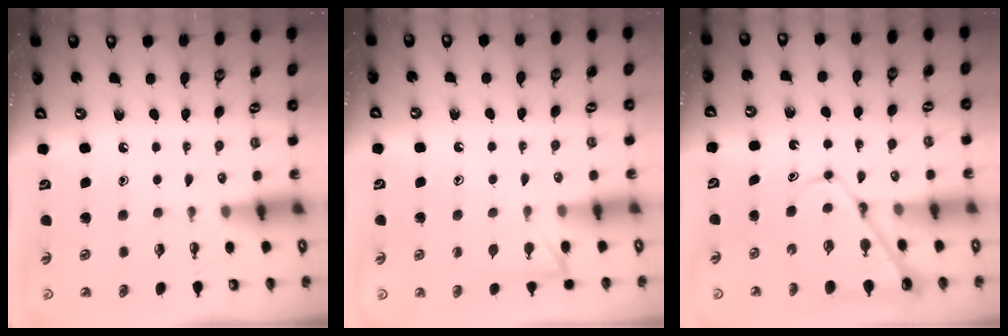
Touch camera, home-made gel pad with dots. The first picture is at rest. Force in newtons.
{"total": 5.3, "press": 5.2, "slide": 0.6}
{"total": 10.5, "press": 10.4, "slide": 1.1}